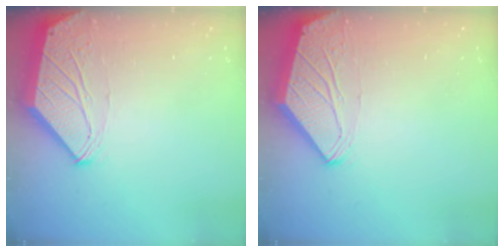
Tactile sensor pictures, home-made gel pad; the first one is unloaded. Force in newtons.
{"total": 0.0}